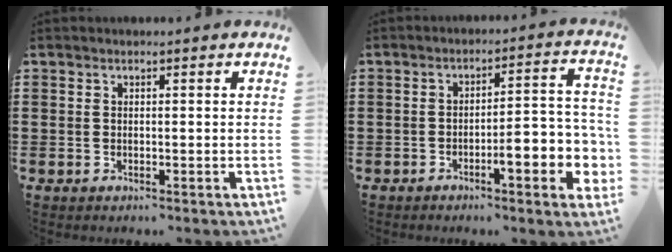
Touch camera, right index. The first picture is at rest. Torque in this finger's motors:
{"motor_torque": [2.14, 0.00, 0.27, 0.08]}